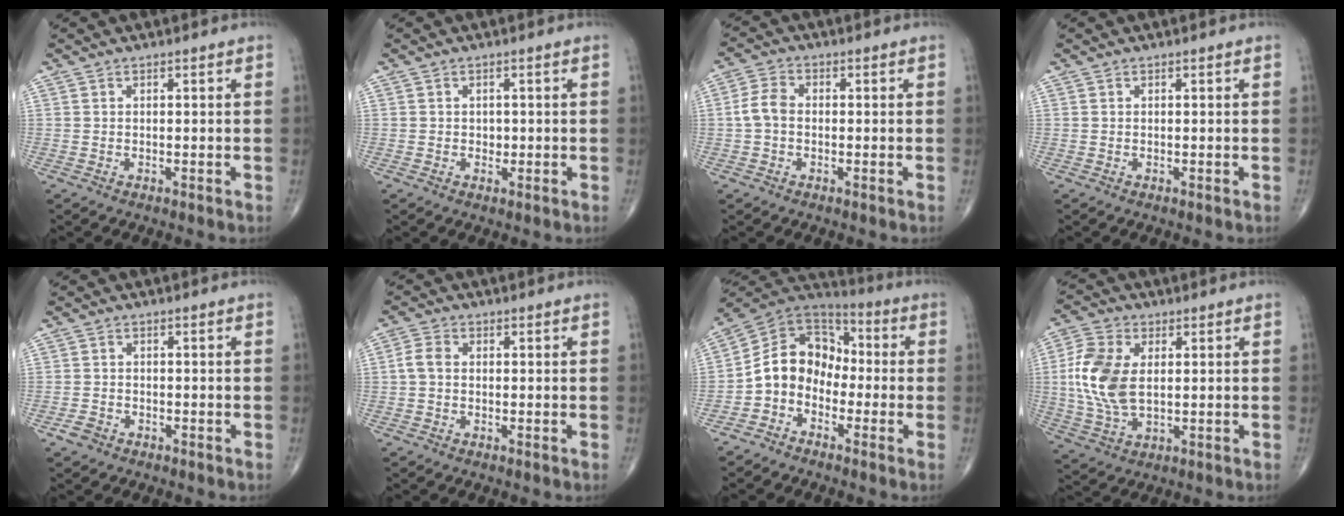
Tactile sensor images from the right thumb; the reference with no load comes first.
{"total": 1.3, "force": [-0.1, 1.1, 0.6], "torque": [-0.003, 0.002, -0.001]}
{"total": 4.4, "force": [-0.4, 3.1, 3.1], "torque": [-0.062, 0.014, -0.016]}
{"total": 0.0}
{"total": 2.1, "force": [-1.3, 1.5, 0.7], "torque": [-0.015, 0.009, -0.023]}
{"total": 3.1, "force": [-0.1, 2.2, 2.1], "torque": [-0.043, 0.008, -0.008]}
{"total": 11.1, "force": [-3.1, 8.9, 5.9], "torque": [-0.083, 0.064, -0.075]}
{"total": 12.1, "force": [1.2, 7.0, 9.7], "torque": [-0.212, 0.001, 0.023]}